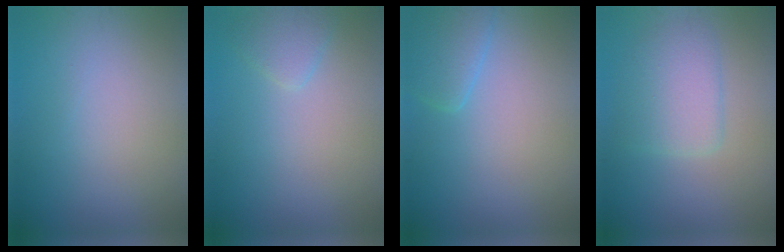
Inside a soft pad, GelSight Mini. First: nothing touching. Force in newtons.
{"total": 1.5, "press": 1.5, "slide": 0.2}
{"total": 2.3, "press": 2.3, "slide": 0.1}
{"total": 3.3, "press": 3.3, "slide": 0.5}